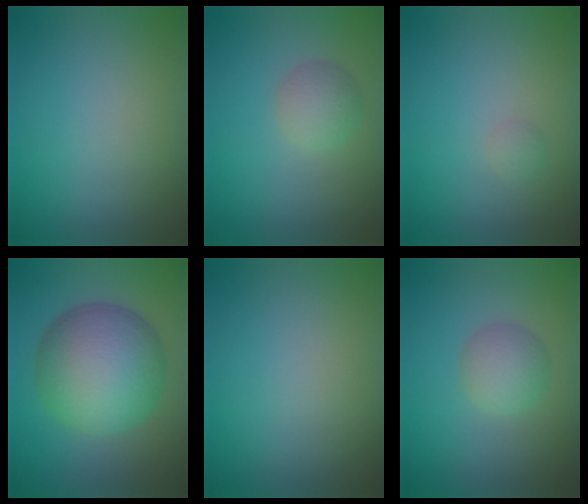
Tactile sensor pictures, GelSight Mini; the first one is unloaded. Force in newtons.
{"total": 2.3, "press": 2.3, "slide": 0.1}
{"total": 0.7, "press": 0.7, "slide": 0.0}
{"total": 11.1, "press": 11.1, "slide": 0.3}
{"total": 0.0}
{"total": 2.7, "press": 2.7, "slide": 0.1}